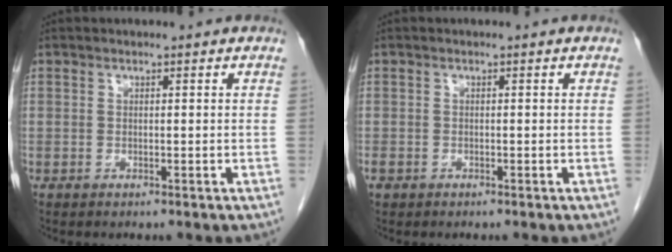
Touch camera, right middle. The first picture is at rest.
{"total": 1.2, "force": [-0.7, 0.8, 0.4], "torque": [-0.016, 0.001, -0.010]}